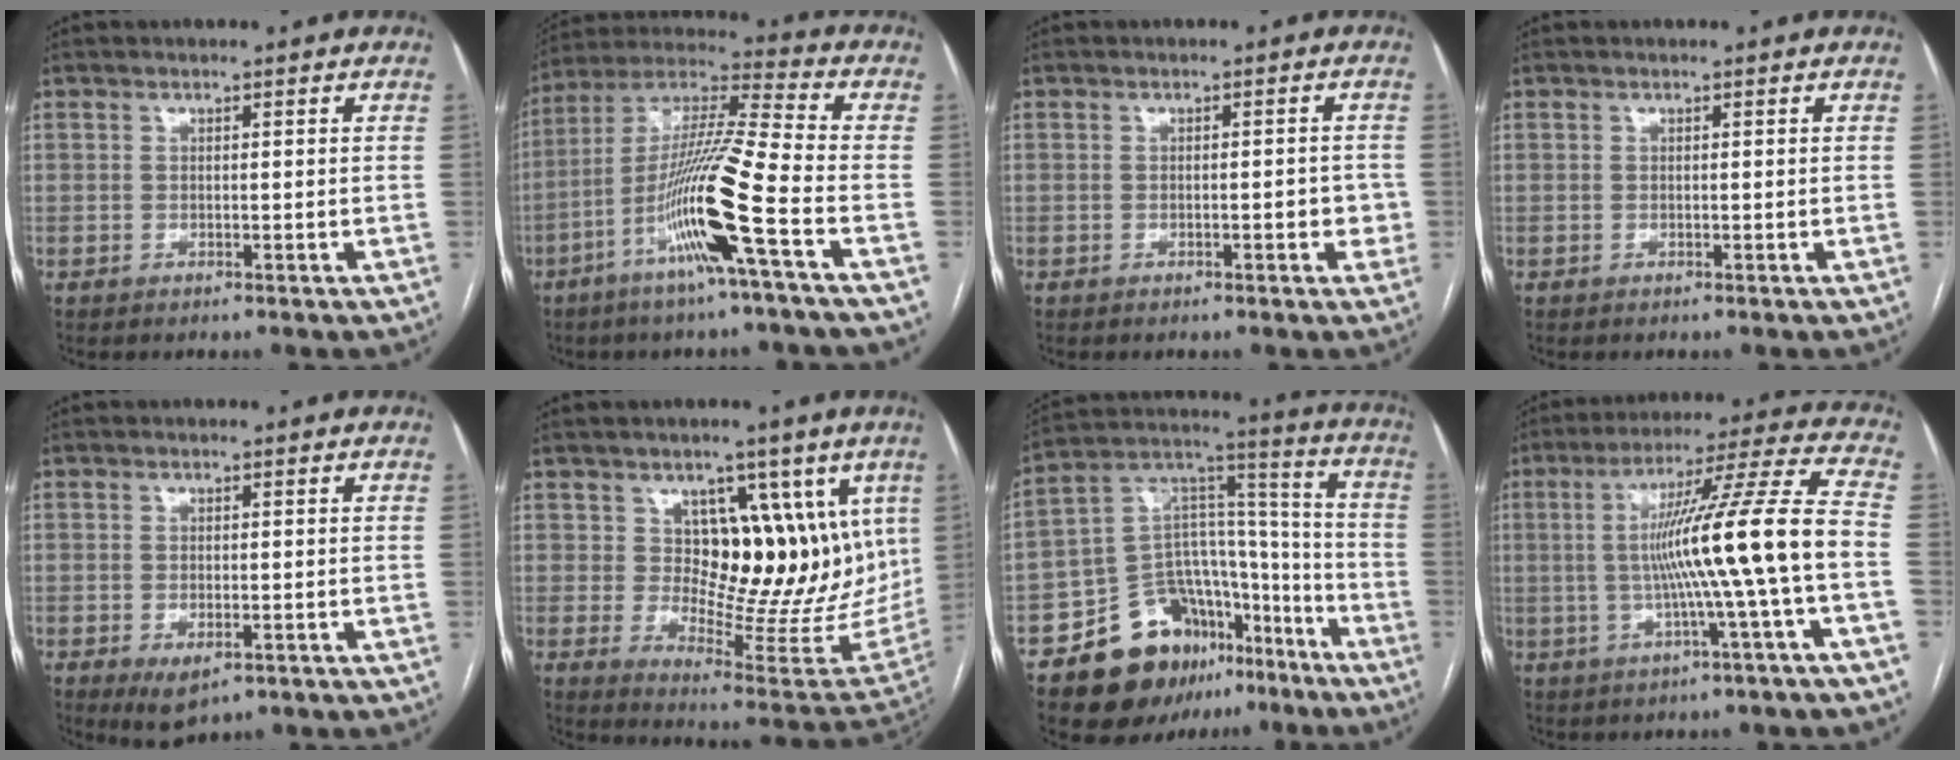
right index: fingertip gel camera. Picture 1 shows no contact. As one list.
[{"total": 15.8, "force": [-6.3, -0.9, 14.4], "torque": [-0.286, -0.004, -0.123]}, {"total": 2.8, "force": [-0.6, 1.1, 2.4], "torque": [-0.026, 0.004, -0.007]}, {"total": 0.0}, {"total": 4.2, "force": [-1.8, 1.9, 3.3], "torque": [-0.056, -0.008, -0.017]}, {"total": 15.1, "force": [5.6, 8.1, 11.4], "torque": [-0.130, 0.001, 0.099]}, {"total": 19.6, "force": [-12.4, 11.9, 9.3], "torque": [-0.134, 0.077, -0.195]}, {"total": 15.2, "force": [-2.1, -2.0, 15.0], "torque": [-0.244, 0.014, -0.036]}]